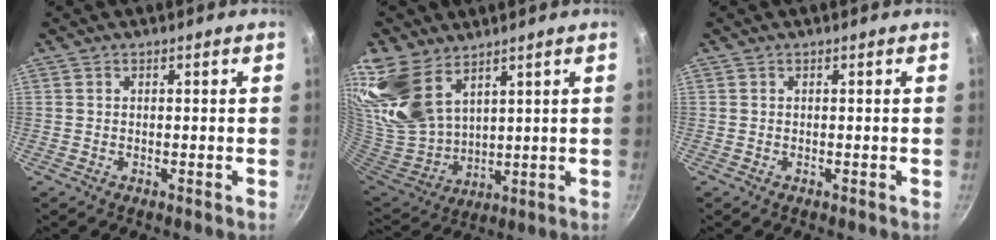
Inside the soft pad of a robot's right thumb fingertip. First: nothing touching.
{"total": 16.2, "force": [10.2, 9.0, 8.6], "torque": [-0.169, -0.055, 0.225]}
{"total": 0.0}